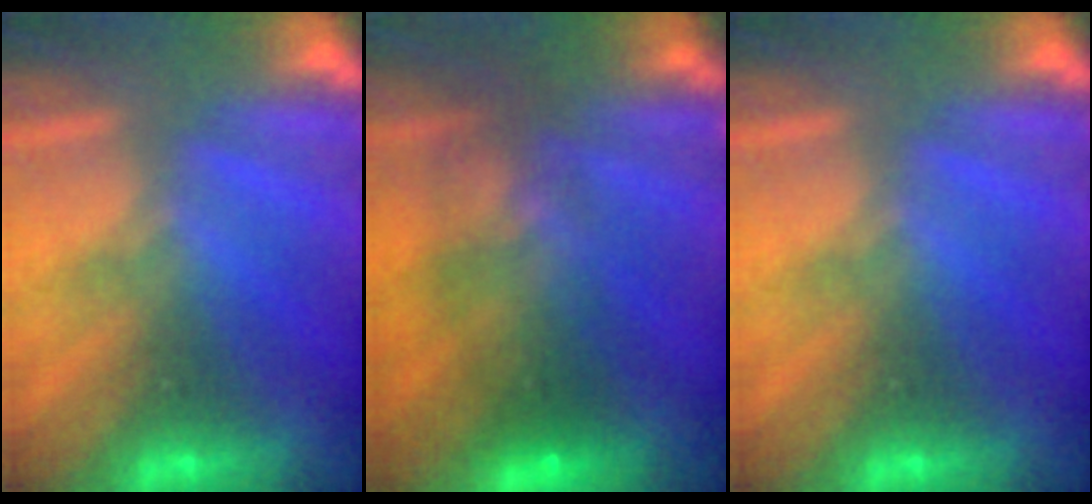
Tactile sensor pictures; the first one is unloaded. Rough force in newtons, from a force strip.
{"total": 7.1}
{"total": 0.0}